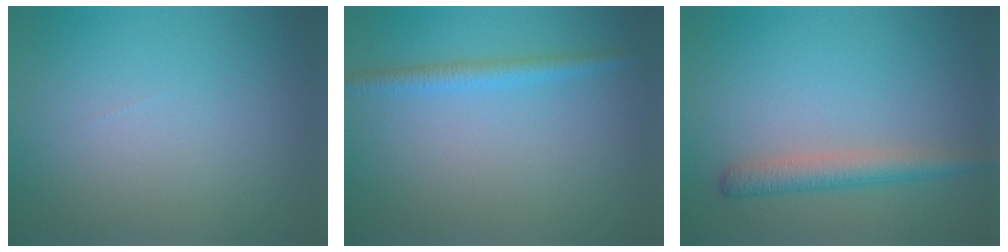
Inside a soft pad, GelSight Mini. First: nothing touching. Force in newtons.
{"total": 1.8, "press": 1.8, "slide": 0.1}
{"total": 2.8, "press": 2.8, "slide": 0.1}